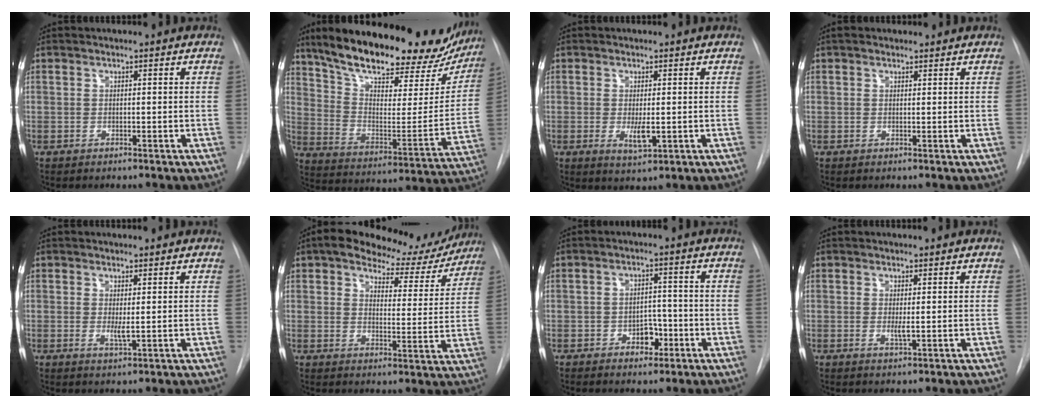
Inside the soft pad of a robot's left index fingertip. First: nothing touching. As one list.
[{"total": 29.1, "force": [23.7, 9.5, 14.0], "torque": [-0.222, -0.010, 0.328]}, {"total": 3.2, "force": [-0.3, 0.9, 3.0], "torque": [-0.055, -0.009, 0.000]}, {"total": 2.2, "force": [1.9, 0.9, 0.8], "torque": [-0.012, 0.022, 0.028]}, {"total": 1.6, "force": [0.3, 0.2, 1.6], "torque": [-0.033, -0.006, 0.009]}, {"total": 14.1, "force": [12.2, 5.1, 4.9], "torque": [-0.049, -0.003, 0.152]}, {"total": 3.8, "force": [-1.7, 2.5, 2.4], "torque": [-0.025, 0.008, -0.022]}, {"total": 1.2, "force": [0.2, 0.2, 1.2], "torque": [-0.027, -0.004, 0.006]}]